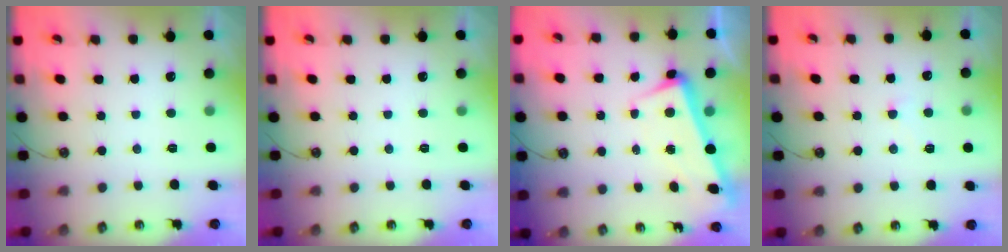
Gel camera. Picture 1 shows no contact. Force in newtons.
{"total": 0.0}
{"total": 1.9, "press": 1.6, "slide": 1.1}
{"total": 4.1, "press": 4.1, "slide": 0.6}